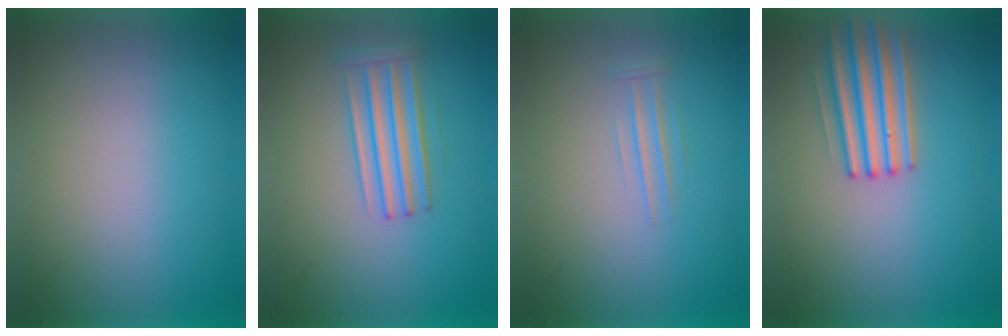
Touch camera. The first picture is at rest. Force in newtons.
{"total": 2.8}
{"total": 1.1}
{"total": 3.2}